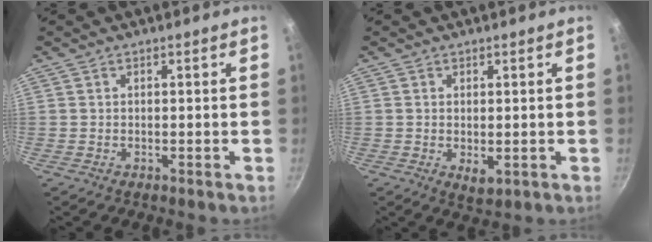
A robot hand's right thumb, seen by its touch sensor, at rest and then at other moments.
{"total": 2.7, "force": [-0.2, 1.5, 2.2], "torque": [-0.036, -0.011, 0.001]}